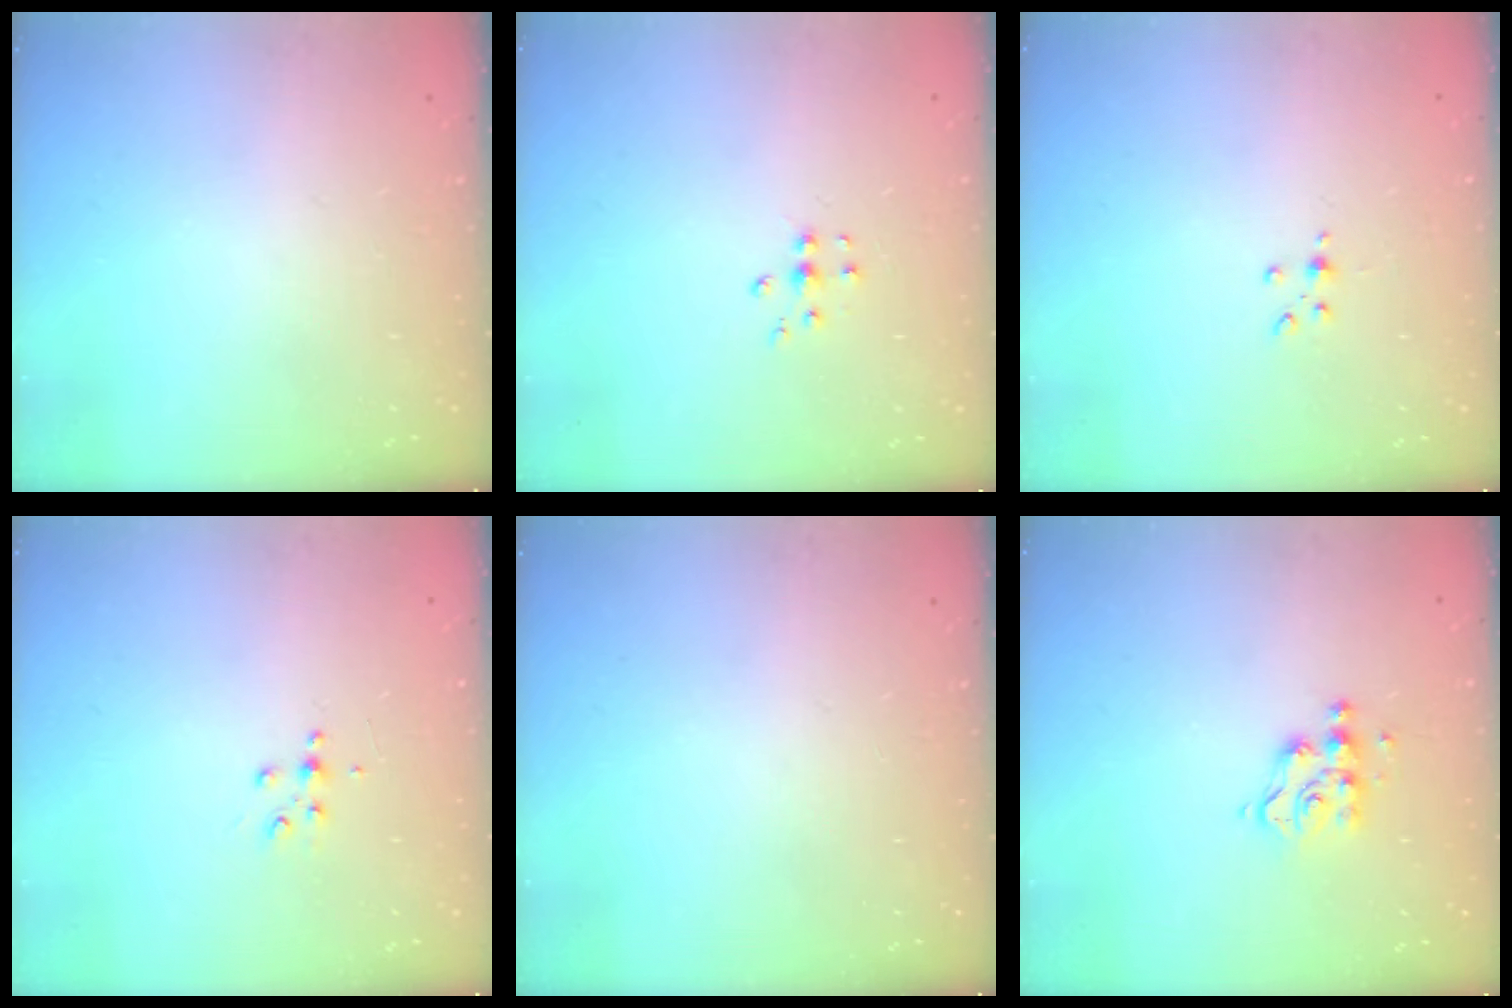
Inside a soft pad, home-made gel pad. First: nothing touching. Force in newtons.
{"total": 5.4, "press": 5.3, "slide": 0.7}
{"total": 2.0, "press": 1.9, "slide": 0.5}
{"total": 4.3, "press": 4.3, "slide": 0.5}
{"total": 0.0}
{"total": 6.0, "press": 6.0, "slide": 0.2}